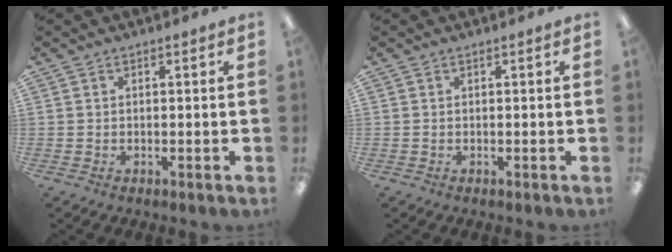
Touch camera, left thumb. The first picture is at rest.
{"total": 0.0}